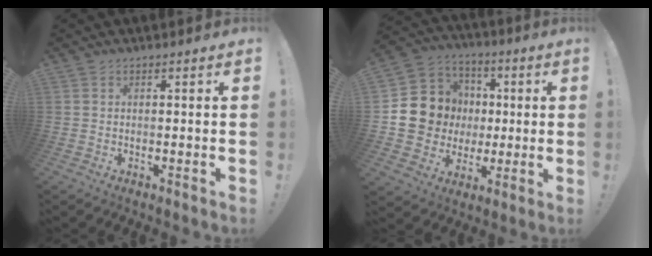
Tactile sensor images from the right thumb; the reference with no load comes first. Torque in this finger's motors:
{"motor_torque": [1.52, 2.25, 0.81, -0.57, 0.03]}